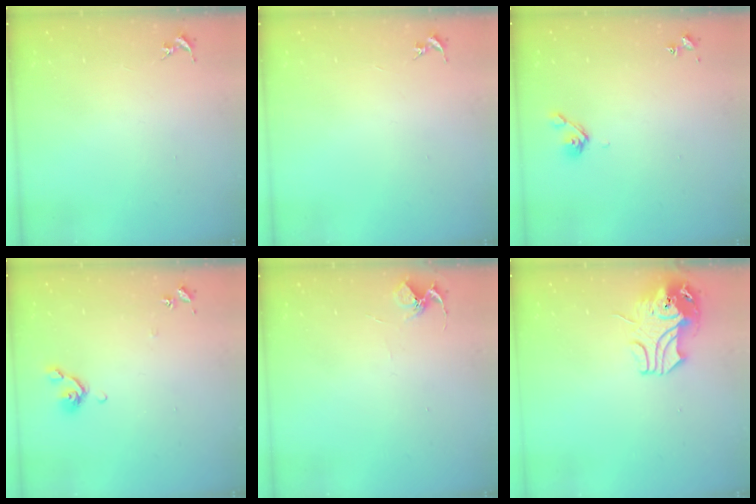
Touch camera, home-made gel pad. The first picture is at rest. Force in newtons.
{"total": 0.0}
{"total": 4.9, "press": 4.8, "slide": 0.9}
{"total": 7.0, "press": 6.8, "slide": 1.4}
{"total": 5.8, "press": 5.8, "slide": 0.5}
{"total": 11.0, "press": 10.9, "slide": 1.7}